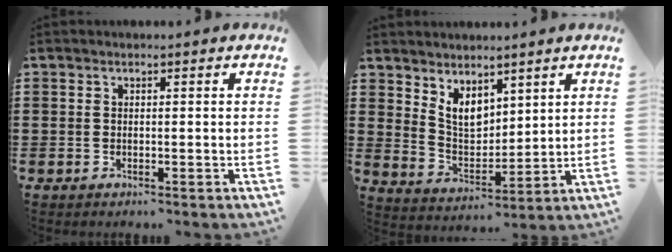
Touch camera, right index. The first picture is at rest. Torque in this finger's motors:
{"motor_torque": [-0.61, 0.90, 0.01, 0.01]}